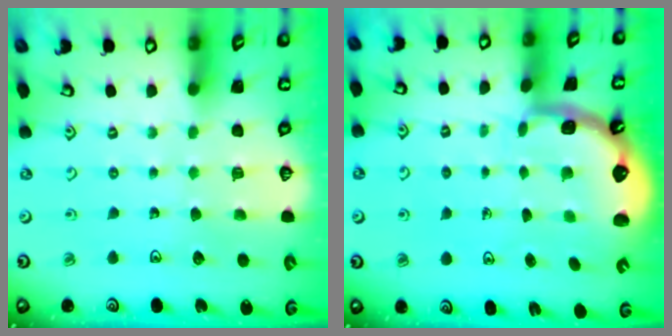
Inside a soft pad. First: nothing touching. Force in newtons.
{"total": 1.4, "press": 1.4, "slide": 0.1}